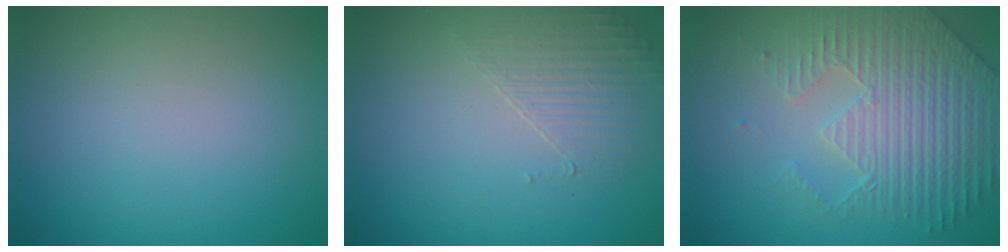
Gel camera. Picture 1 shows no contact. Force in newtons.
{"total": 1.7, "press": 0.9, "slide": 1.4}
{"total": 4.4, "press": 4.3, "slide": 1.1}